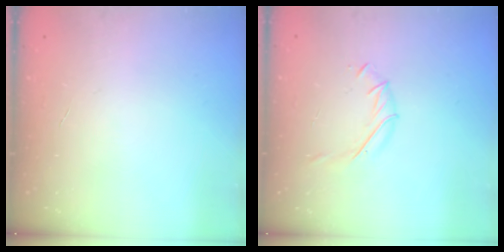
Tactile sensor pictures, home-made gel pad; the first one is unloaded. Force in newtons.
{"total": 3.8, "press": 3.7, "slide": 1.0}